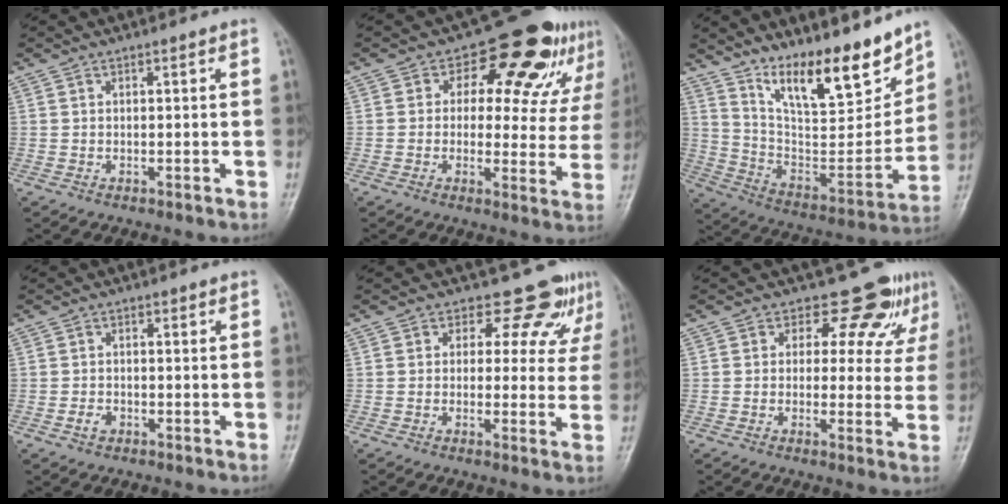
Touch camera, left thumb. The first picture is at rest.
{"total": 15.4, "force": [8.8, 8.8, 9.0], "torque": [-0.056, -0.027, 0.101]}
{"total": 19.2, "force": [14.1, 5.5, 11.8], "torque": [-0.145, -0.088, 0.251]}
{"total": 1.9, "force": [-0.9, 1.4, 0.9], "torque": [-0.012, 0.006, -0.018]}
{"total": 8.2, "force": [6.1, 4.7, 2.6], "torque": [0.011, -0.032, 0.060]}
{"total": 8.6, "force": [5.8, 5.2, 3.6], "torque": [-0.002, -0.030, 0.060]}